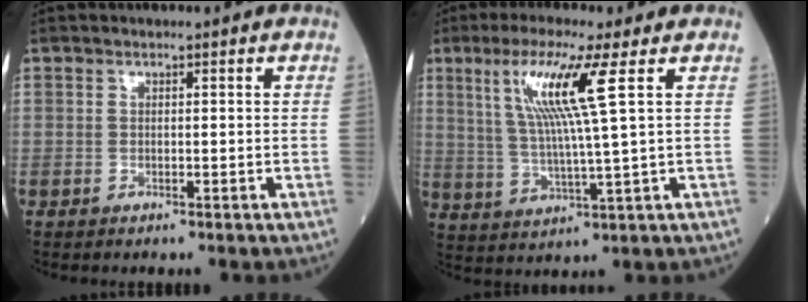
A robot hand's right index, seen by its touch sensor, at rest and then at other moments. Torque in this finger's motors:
{"motor_torque": [1.08, 0.46, 0.71, 0.21]}